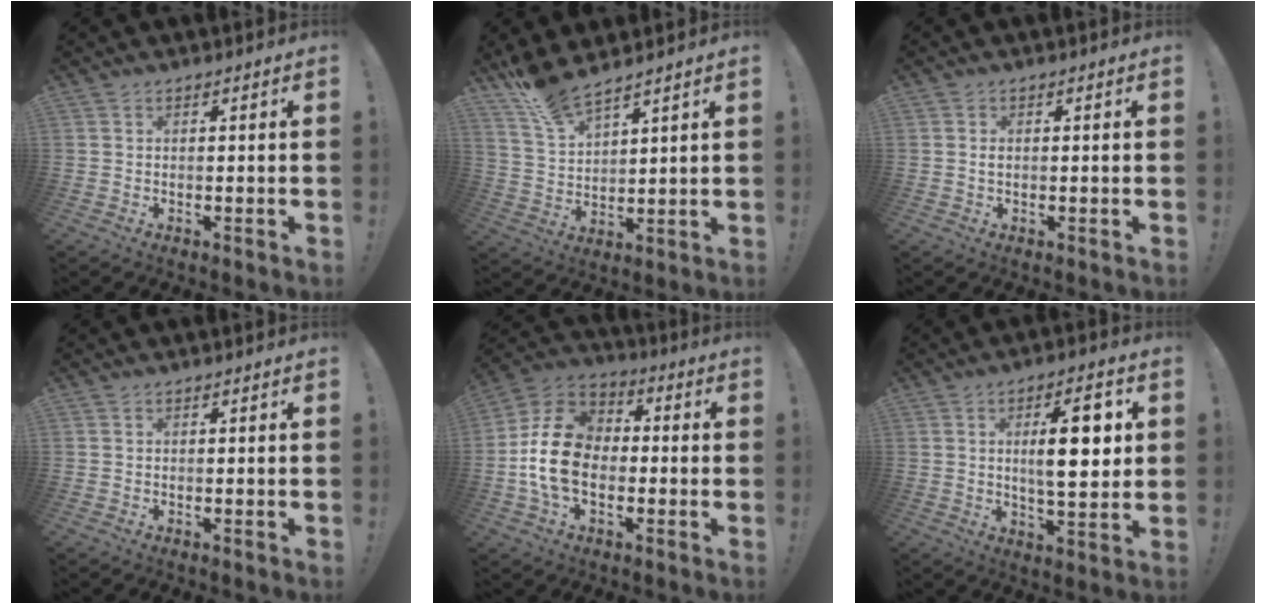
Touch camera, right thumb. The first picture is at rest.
{"total": 9.6, "force": [8.7, 2.1, 3.5], "torque": [-0.074, -0.062, 0.166]}
{"total": 0.7, "force": [0.0, 0.5, 0.6], "torque": [-0.015, 0.004, 0.000]}
{"total": 0.0}
{"total": 17.0, "force": [-2.9, 12.3, 11.4], "torque": [-0.204, 0.033, -0.044]}
{"total": 13.0, "force": [2.5, 4.6, 11.9], "torque": [-0.175, 0.000, 0.034]}